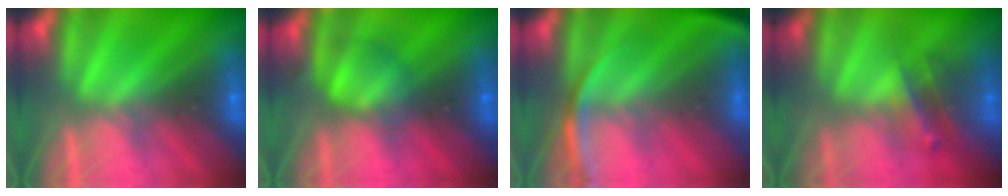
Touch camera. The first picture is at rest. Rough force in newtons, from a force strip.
{"total": 2.5}
{"total": 2.8}
{"total": 2.5}